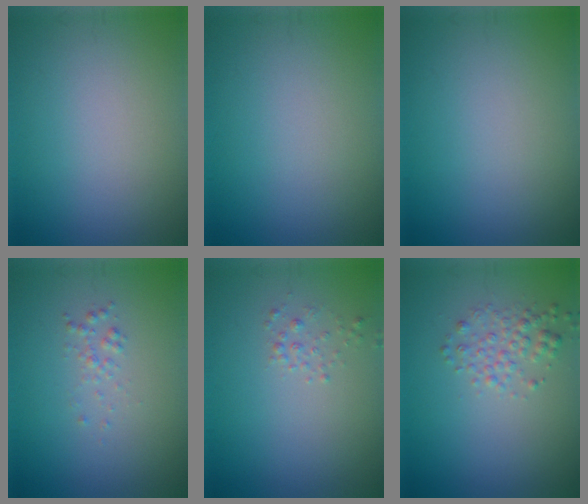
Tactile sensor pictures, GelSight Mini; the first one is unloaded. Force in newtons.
{"total": 0.0}
{"total": 0.0}
{"total": 0.9, "press": 0.9, "slide": 0.0}
{"total": 1.0, "press": 1.0, "slide": 0.1}
{"total": 2.0, "press": 2.0, "slide": 0.1}